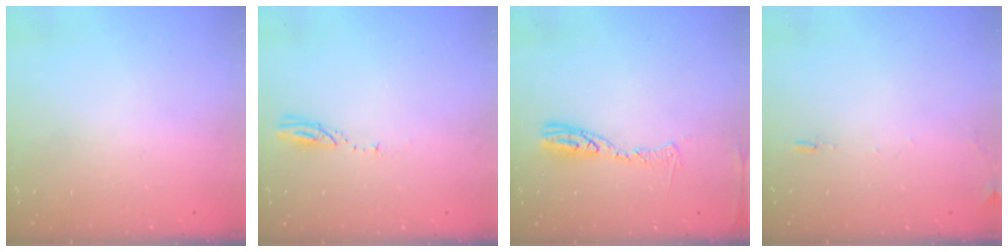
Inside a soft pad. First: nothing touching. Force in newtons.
{"total": 3.1, "press": 3.1, "slide": 0.2}
{"total": 8.8, "press": 8.8, "slide": 0.9}
{"total": 5.6, "press": 5.3, "slide": 1.8}